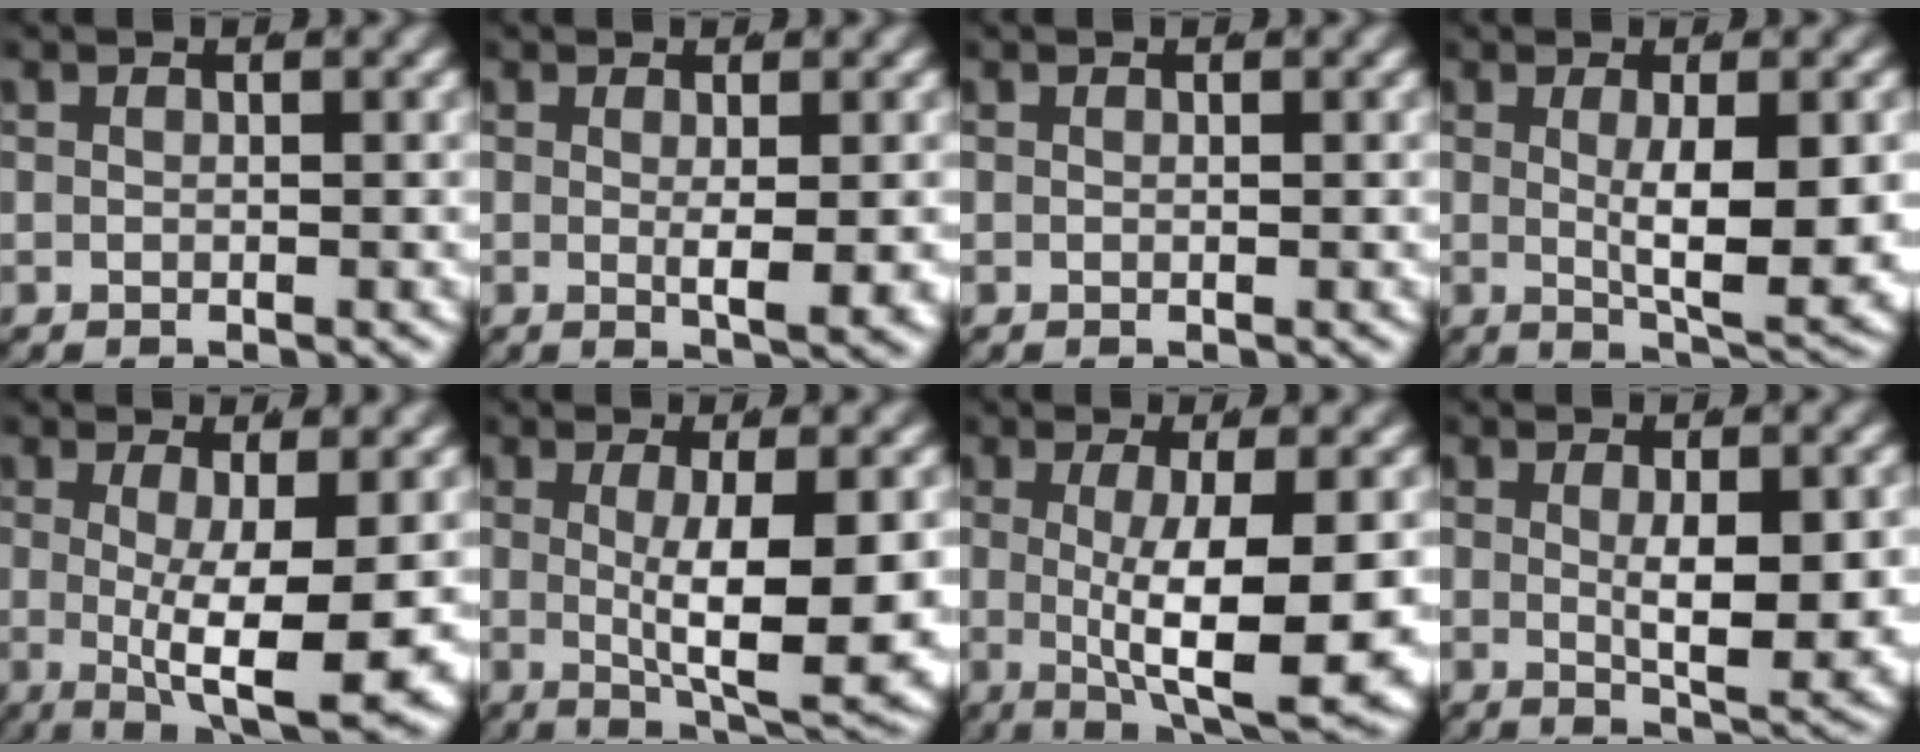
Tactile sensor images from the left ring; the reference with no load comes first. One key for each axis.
{"total": 2.6, "fx": 0.0, "fy": -0.1, "fz": 2.6, "tx": -0.042, "ty": -0.013, "tz": 0.006}
{"total": 0.0}
{"total": 6.4, "fx": -0.3, "fy": 1.2, "fz": 6.3, "tx": -0.091, "ty": -0.020, "tz": 0.006}
{"total": 8.7, "fx": -0.5, "fy": 2.5, "fz": 8.4, "tx": -0.123, "ty": -0.023, "tz": 0.002}
{"total": 9.1, "fx": -0.1, "fy": 2.0, "fz": 8.9, "tx": -0.119, "ty": -0.018, "tz": 0.014}
{"total": 10.0, "fx": -0.4, "fy": 2.1, "fz": 9.8, "tx": -0.135, "ty": -0.013, "tz": 0.006}
{"total": 4.7, "fx": 0.3, "fy": 1.0, "fz": 4.6, "tx": -0.072, "ty": -0.019, "tz": 0.012}